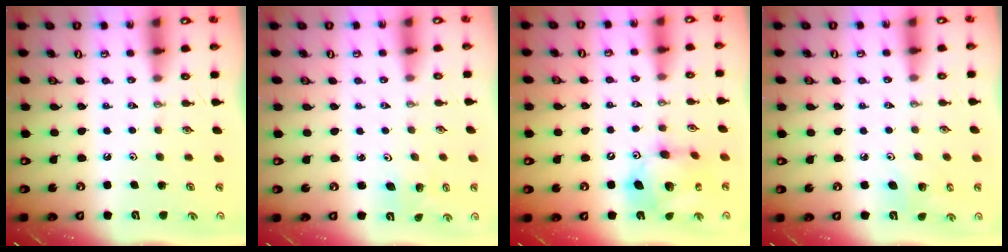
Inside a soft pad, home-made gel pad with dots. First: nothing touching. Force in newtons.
{"total": 2.5, "press": 2.5, "slide": 0.1}
{"total": 14.5, "press": 14.5, "slide": 1.5}
{"total": 5.5, "press": 5.3, "slide": 1.6}